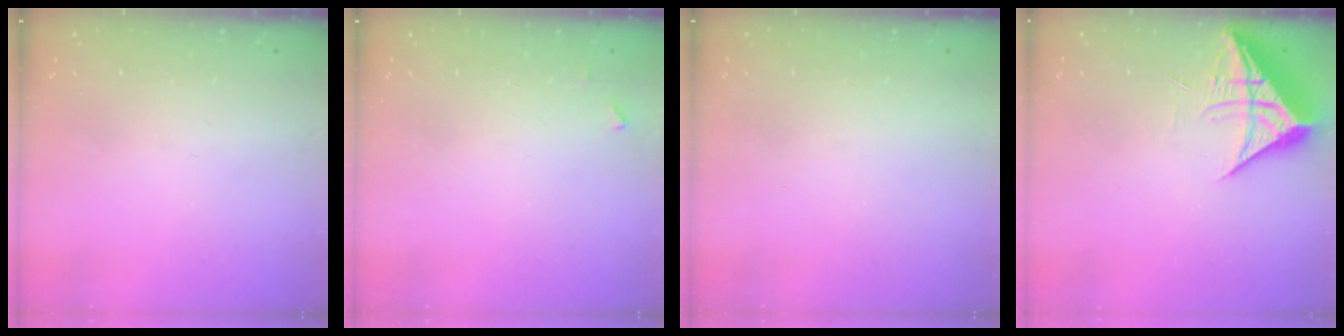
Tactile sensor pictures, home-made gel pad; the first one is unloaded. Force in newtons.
{"total": 3.6, "press": 3.6, "slide": 0.2}
{"total": 1.5, "press": 1.5, "slide": 0.1}
{"total": 9.4, "press": 9.3, "slide": 1.0}